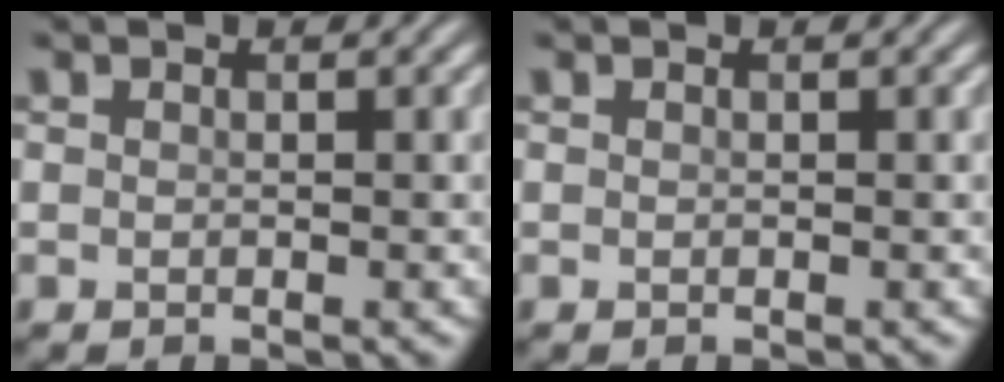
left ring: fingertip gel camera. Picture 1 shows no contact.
{"total": 0.0}